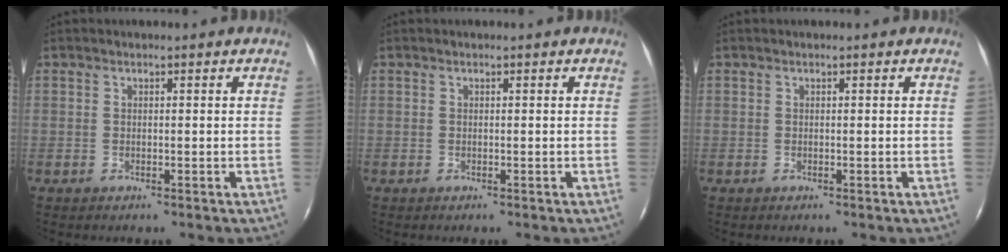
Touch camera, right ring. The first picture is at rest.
{"total": 0.0}
{"total": 0.0}